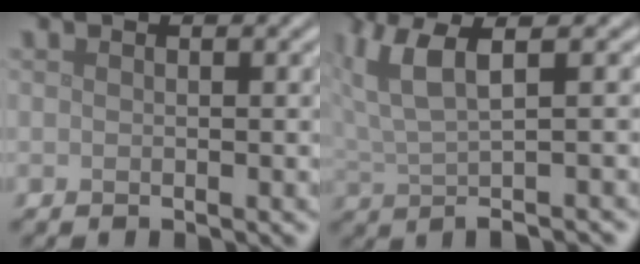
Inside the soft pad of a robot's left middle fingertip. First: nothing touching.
{"total": 5.4, "force": [1.6, 1.5, 4.9], "torque": [-0.097, 0.003, 0.034]}